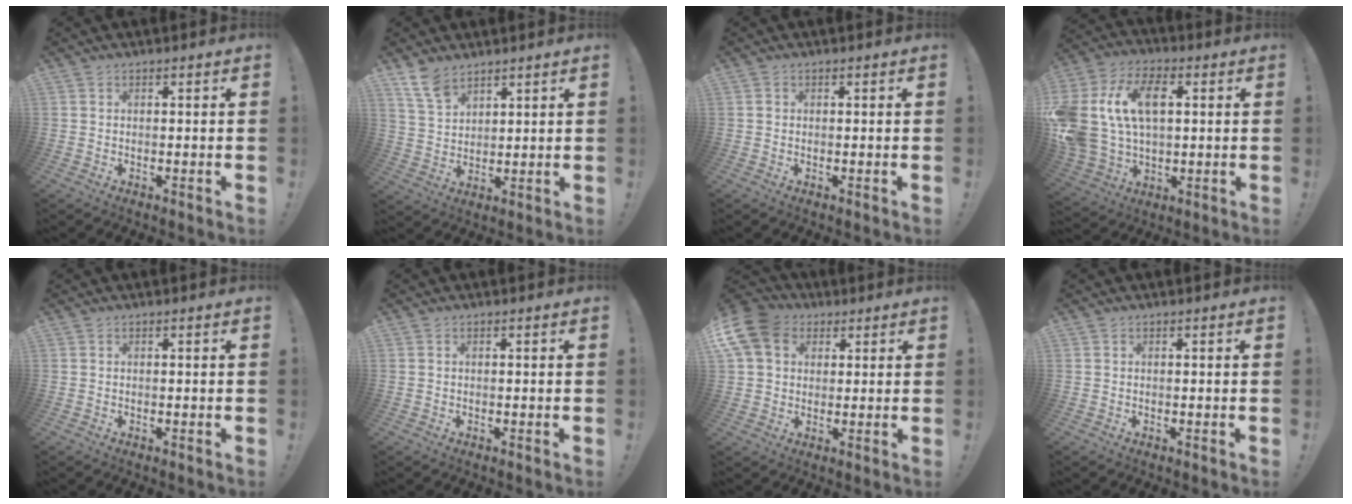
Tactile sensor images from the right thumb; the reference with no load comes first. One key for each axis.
{"total": 8.1, "fx": 6.3, "fy": 4.1, "fz": 3.1, "tx": -0.059, "ty": -0.037, "tz": 0.122}
{"total": 0.6, "fx": 0.2, "fy": 0.6, "fz": 0.1, "tx": 0.003, "ty": 0.001, "tz": 0.002}
{"total": 18.8, "fx": 4.4, "fy": 12.8, "fz": 13.0, "tx": -0.251, "ty": -0.002, "tz": 0.079}
{"total": 0.0}
{"total": 0.0}
{"total": 12.8, "fx": 4.3, "fy": 10.1, "fz": 6.5, "tx": -0.131, "ty": -0.011, "tz": 0.087}
{"total": 0.0}